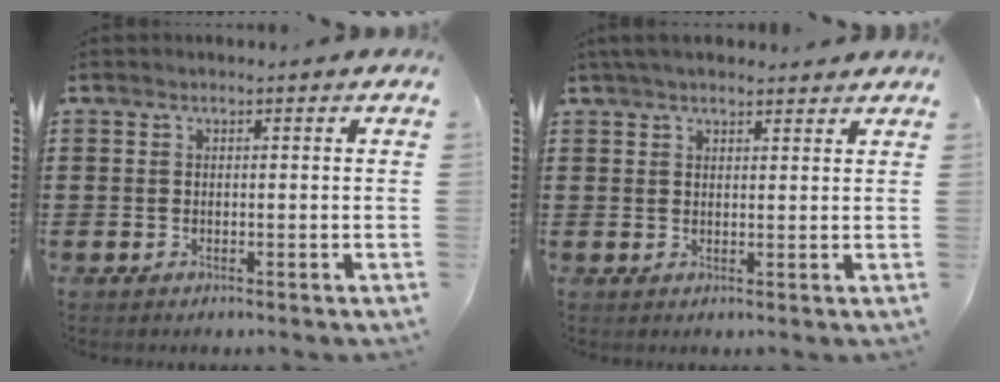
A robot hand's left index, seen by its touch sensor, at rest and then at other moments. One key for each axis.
{"total": 3.0, "fx": 2.7, "fy": 0.7, "fz": 1.3, "tx": -0.031, "ty": 0.002, "tz": 0.051}